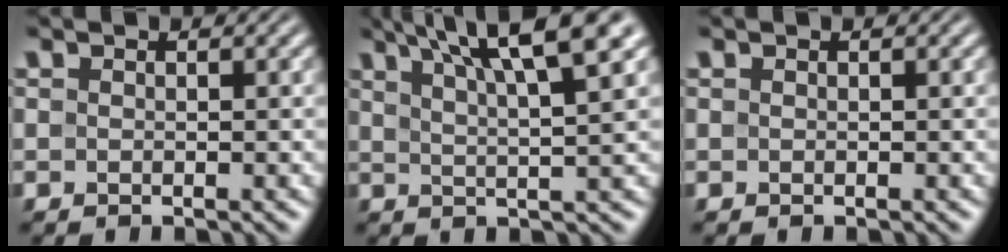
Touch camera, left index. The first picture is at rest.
{"total": 9.1, "force": [5.5, 1.8, 7.1], "torque": [-0.086, 0.026, 0.074]}
{"total": 0.0}